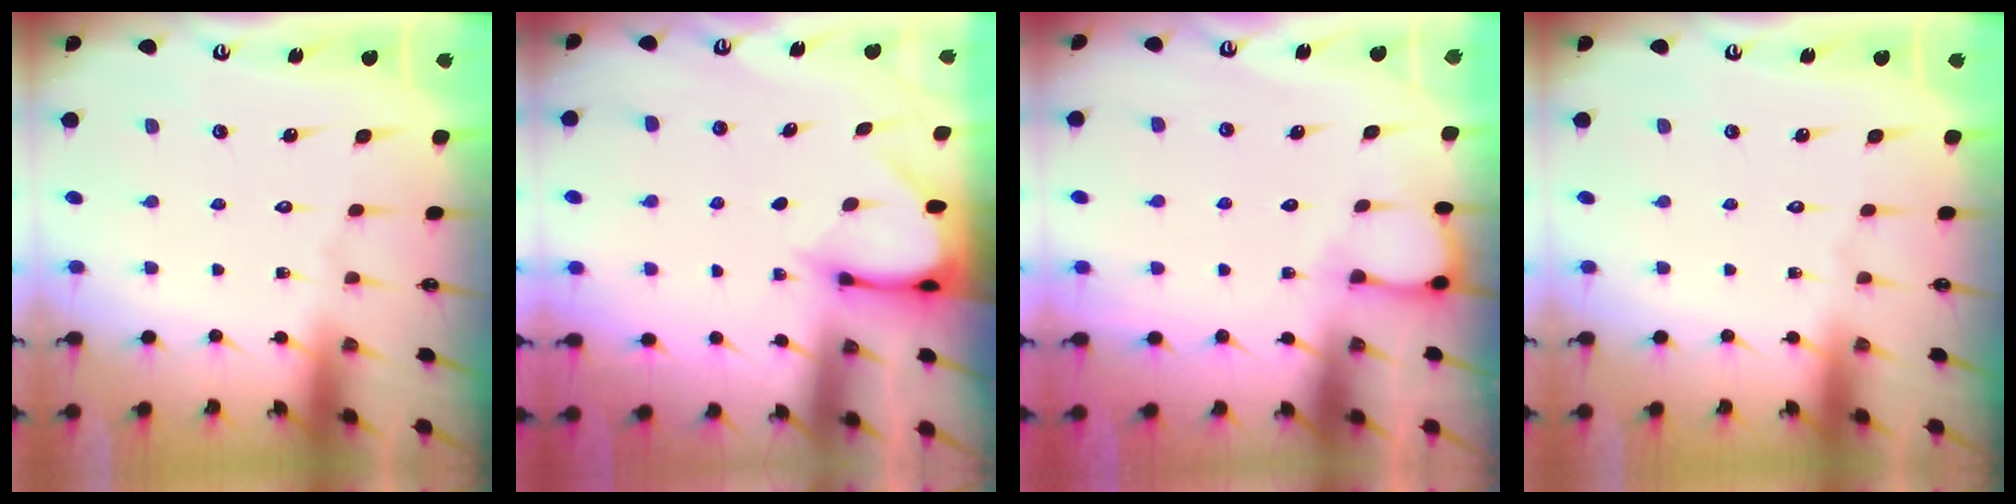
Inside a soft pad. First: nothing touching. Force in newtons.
{"total": 3.1, "press": 3.1, "slide": 0.2}
{"total": 2.6, "press": 2.6, "slide": 0.3}
{"total": 0.0}